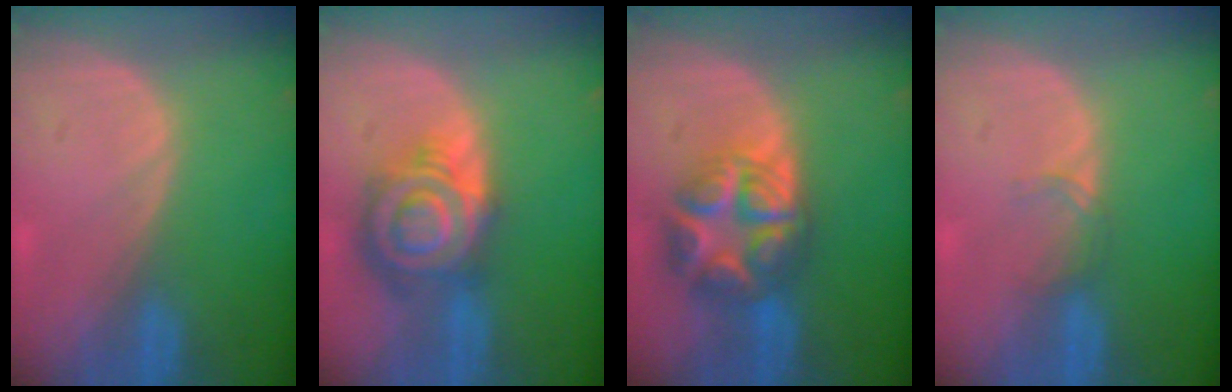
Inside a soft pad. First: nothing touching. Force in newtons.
{"total": 9.3, "press": 9.2, "slide": 0.6}
{"total": 9.0, "press": 9.0, "slide": 0.5}
{"total": 1.5, "press": 1.5, "slide": 0.2}